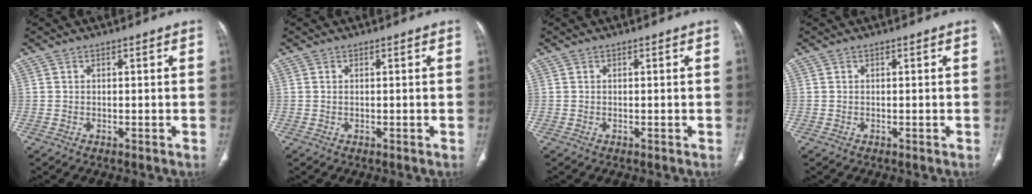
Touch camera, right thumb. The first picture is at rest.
{"total": 0.0}
{"total": 0.0}
{"total": 0.0}